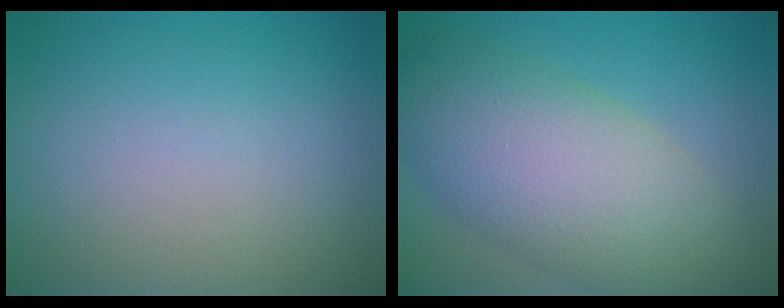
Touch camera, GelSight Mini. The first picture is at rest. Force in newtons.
{"total": 9.4, "press": 9.4, "slide": 0.4}